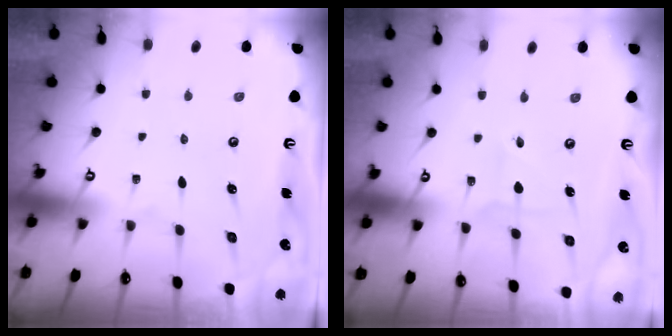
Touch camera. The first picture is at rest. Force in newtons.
{"total": 3.2, "press": 3.2, "slide": 0.3}